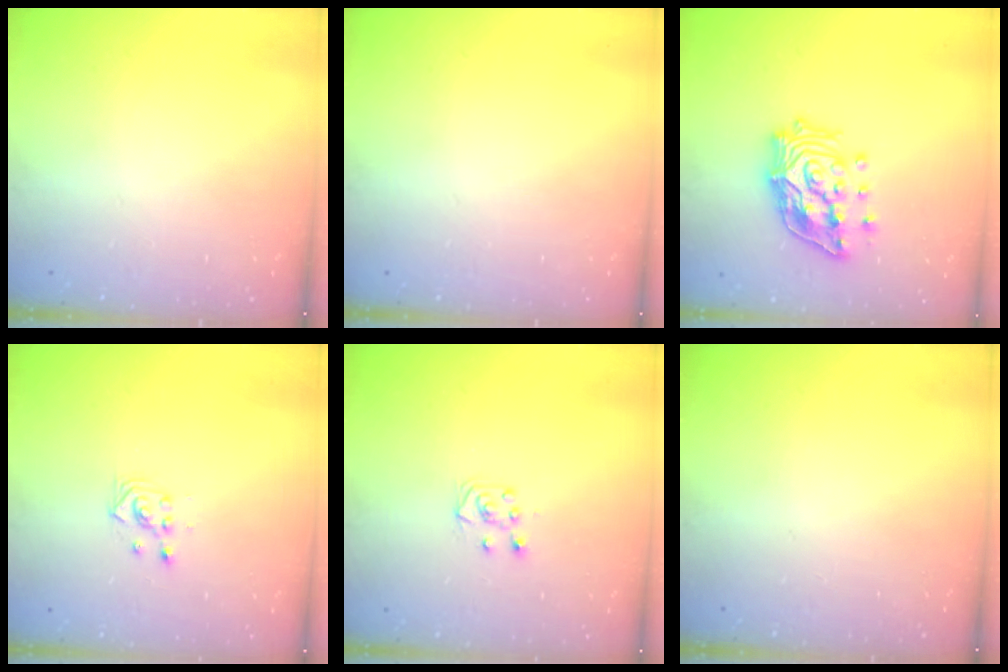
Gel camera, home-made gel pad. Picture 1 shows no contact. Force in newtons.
{"total": 0.0}
{"total": 17.6, "press": 17.4, "slide": 2.6}
{"total": 3.4, "press": 3.3, "slide": 0.3}
{"total": 5.8, "press": 5.7, "slide": 0.6}
{"total": 0.0}